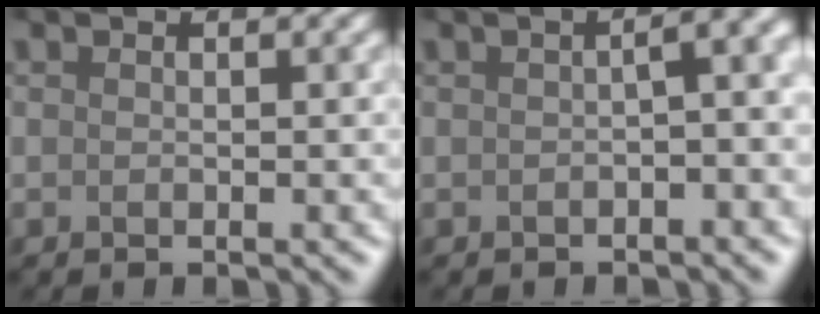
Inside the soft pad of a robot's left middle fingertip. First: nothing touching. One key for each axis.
{"total": 4.3, "fx": -1.6, "fy": 1.6, "fz": 3.7, "tx": -0.033, "ty": 0.007, "tz": -0.021}